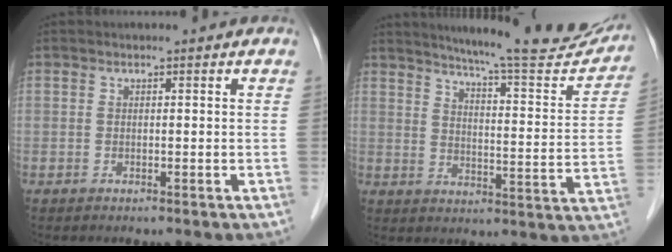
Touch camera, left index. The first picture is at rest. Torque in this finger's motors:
{"motor_torque": [0.59, -0.65, 0.43, 0.07]}